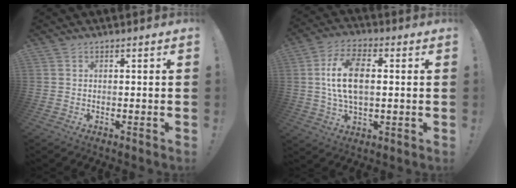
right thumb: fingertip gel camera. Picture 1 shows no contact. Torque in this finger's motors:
{"motor_torque": [1.16, 1.31, 0.62, 0.51, 0.34]}